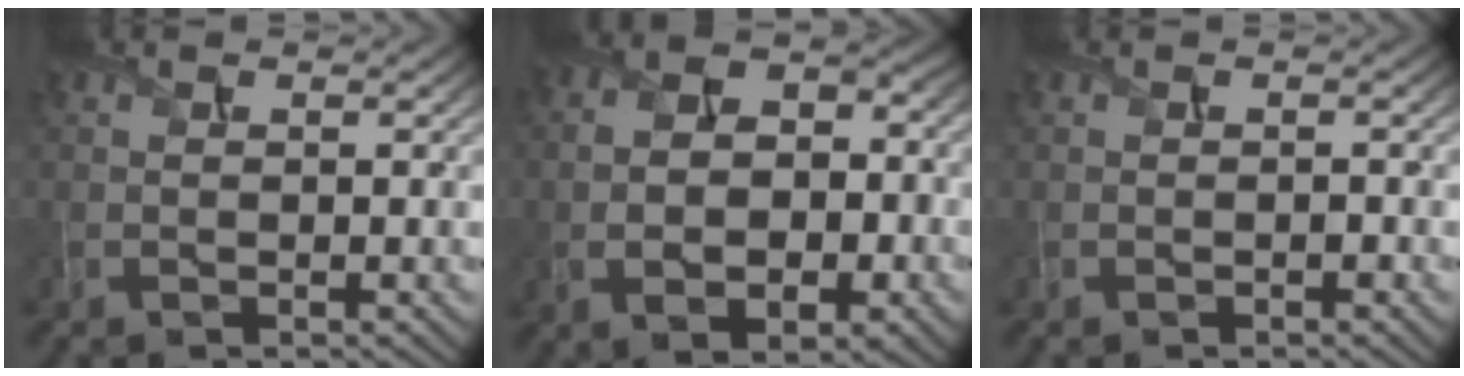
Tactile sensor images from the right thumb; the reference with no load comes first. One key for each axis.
{"total": 8.9, "fx": -2.0, "fy": 6.0, "fz": 6.3, "tx": -0.105, "ty": -0.014, "tz": -0.031}
{"total": 0.7, "fx": -0.5, "fy": 0.3, "fz": 0.3, "tx": -0.007, "ty": -0.003, "tz": -0.006}